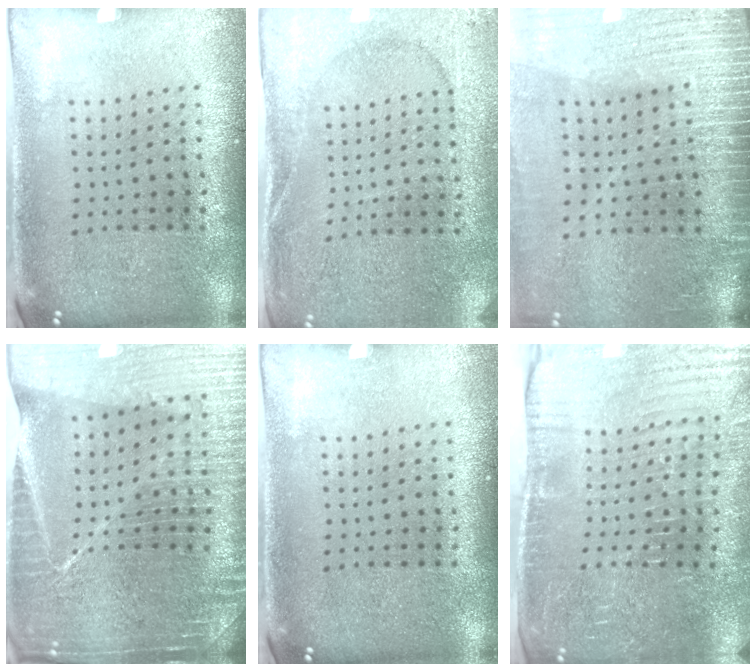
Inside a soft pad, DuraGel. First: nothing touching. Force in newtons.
{"total": 2.7, "press": 2.6, "slide": 0.4}
{"total": 3.8, "press": 3.3, "slide": 1.9}
{"total": 5.7, "press": 5.1, "slide": 2.4}
{"total": 0.0}
{"total": 4.4, "press": 4.4, "slide": 0.5}